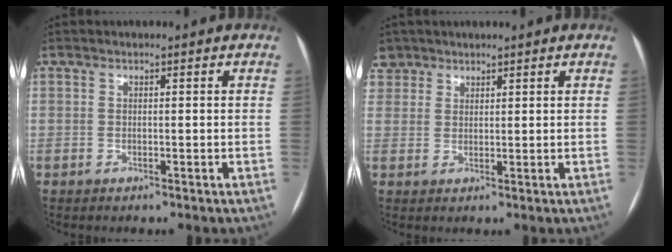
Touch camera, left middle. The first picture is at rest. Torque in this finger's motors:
{"motor_torque": [1.23, -0.91, 0.69, 0.00]}